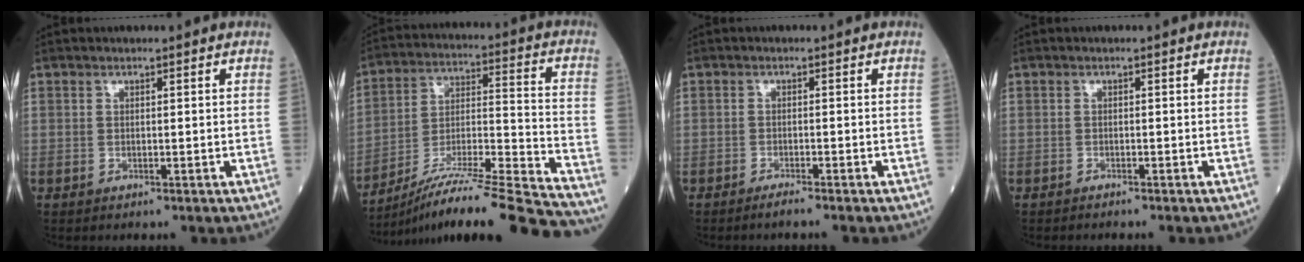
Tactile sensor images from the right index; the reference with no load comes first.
{"total": 25.6, "force": [-22.7, -0.5, 11.9], "torque": [-0.156, -0.021, -0.357]}
{"total": 1.8, "force": [-1.5, -0.4, 0.9], "torque": [-0.020, 0.000, -0.025]}
{"total": 1.4, "force": [-1.3, 0.1, 0.5], "torque": [-0.011, -0.001, -0.013]}